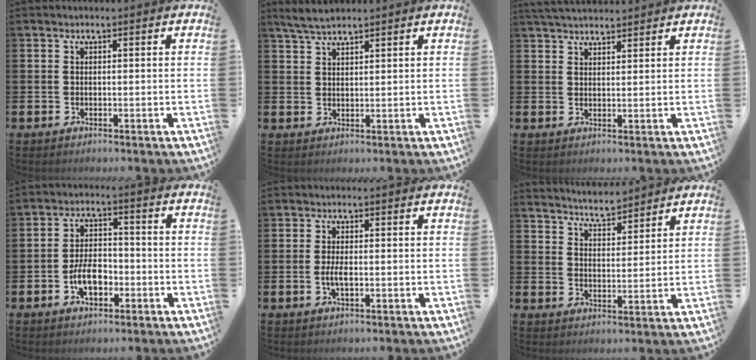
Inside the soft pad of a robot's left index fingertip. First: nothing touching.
{"total": 3.4, "force": [3.1, 0.5, 1.4], "torque": [-0.033, -0.005, 0.057]}
{"total": 3.5, "force": [3.5, 0.5, 0.6], "torque": [-0.017, -0.013, 0.064]}
{"total": 5.4, "force": [-1.9, 3.1, 3.9], "torque": [-0.070, 0.007, -0.038]}
{"total": 2.4, "force": [-0.3, 0.8, 2.2], "torque": [-0.037, -0.002, -0.007]}
{"total": 5.0, "force": [4.9, 0.7, 0.3], "torque": [-0.012, -0.032, 0.086]}